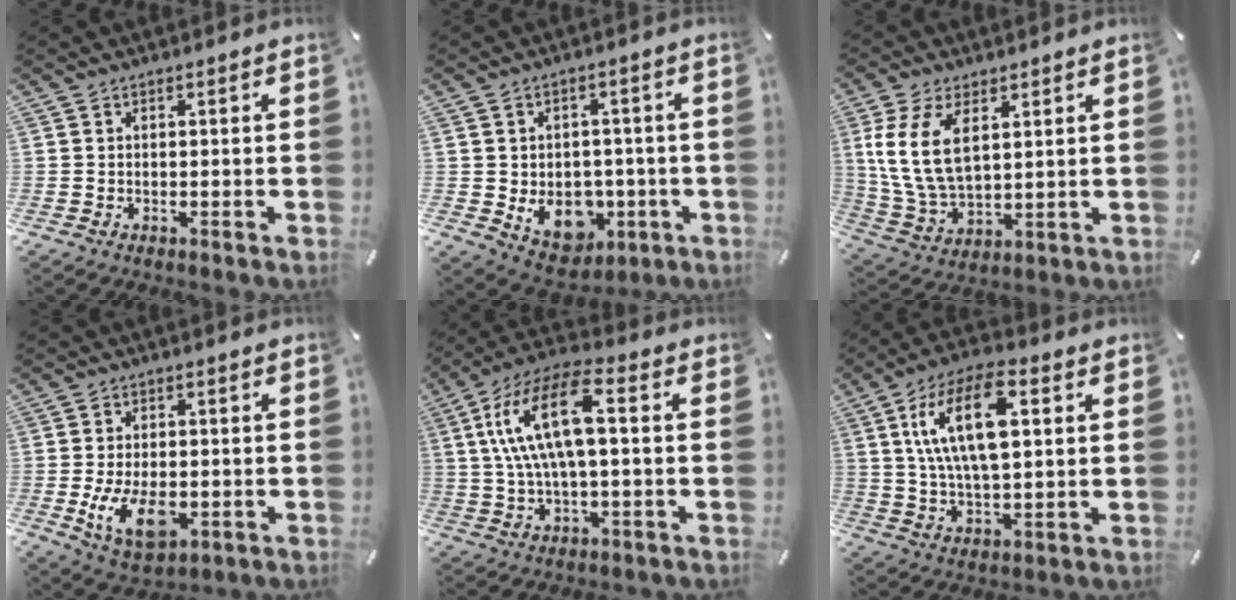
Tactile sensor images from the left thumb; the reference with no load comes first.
{"total": 10.7, "force": [-2.2, 8.8, 5.8], "torque": [-0.088, -0.003, -0.029]}
{"total": 11.9, "force": [4.2, 7.1, 8.6], "torque": [-0.211, -0.006, 0.075]}
{"total": 10.6, "force": [-2.2, 6.3, 8.2], "torque": [-0.167, -0.013, -0.038]}
{"total": 16.1, "force": [2.8, 6.2, 14.5], "torque": [-0.308, -0.001, 0.043]}
{"total": 15.6, "force": [4.5, 7.0, 13.2], "torque": [-0.268, -0.002, 0.072]}